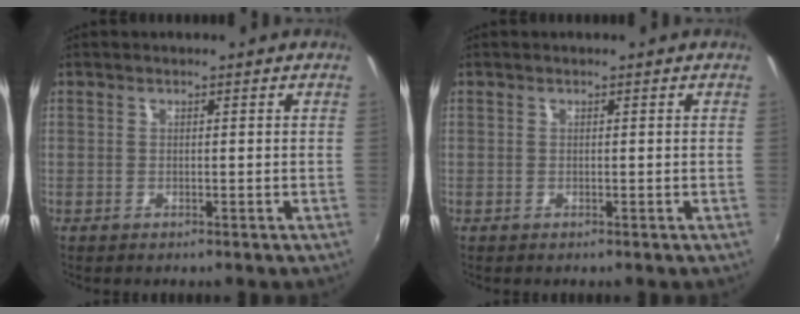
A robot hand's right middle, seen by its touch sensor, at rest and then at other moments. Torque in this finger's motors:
{"motor_torque": [-0.07, 0.07, 0.00, 0.00]}